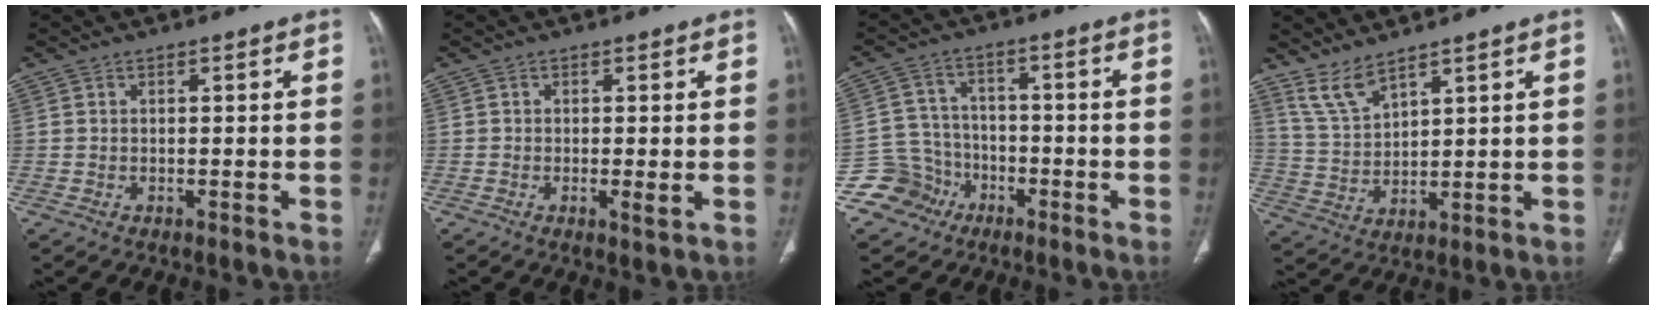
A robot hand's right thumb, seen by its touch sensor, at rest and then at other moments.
{"total": 1.9, "force": [-0.3, 0.3, 1.8], "torque": [-0.037, -0.008, -0.008]}
{"total": 7.9, "force": [-4.4, 6.5, -0.2], "torque": [0.039, 0.045, -0.083]}
{"total": 6.4, "force": [5.4, 1.5, 3.1], "torque": [-0.063, -0.033, 0.125]}